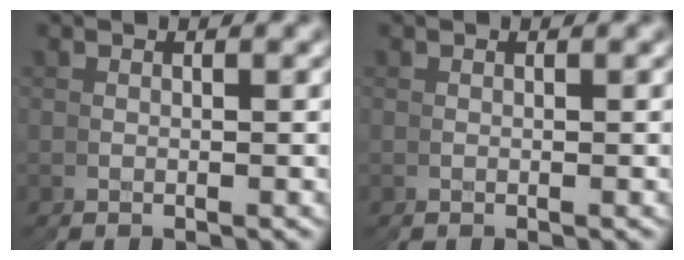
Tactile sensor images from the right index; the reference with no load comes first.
{"total": 0.0}